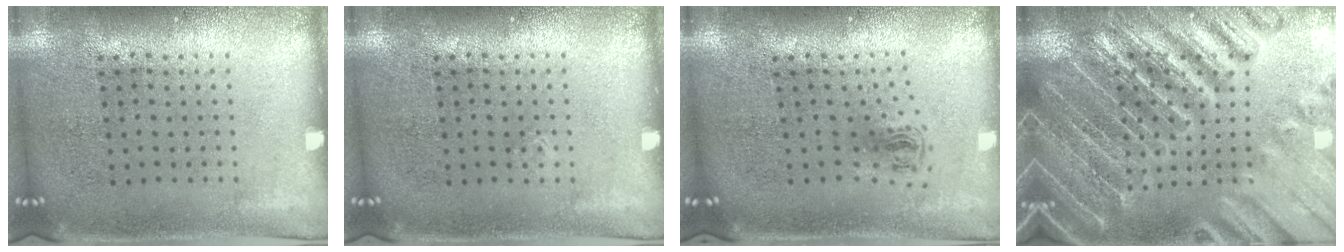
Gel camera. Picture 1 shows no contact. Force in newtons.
{"total": 0.0}
{"total": 0.6, "press": 0.3, "slide": 0.5}
{"total": 4.4, "press": 4.0, "slide": 1.7}